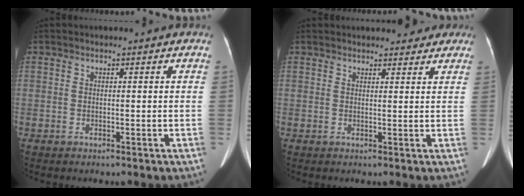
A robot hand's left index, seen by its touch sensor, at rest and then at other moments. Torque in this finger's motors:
{"motor_torque": [0.99, -1.15, 0.31, 0.09]}